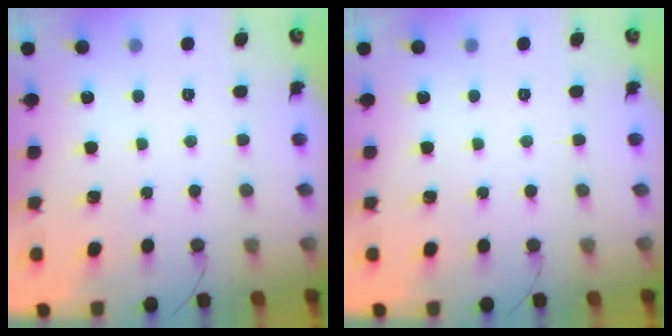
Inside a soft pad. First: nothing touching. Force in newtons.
{"total": 0.0}